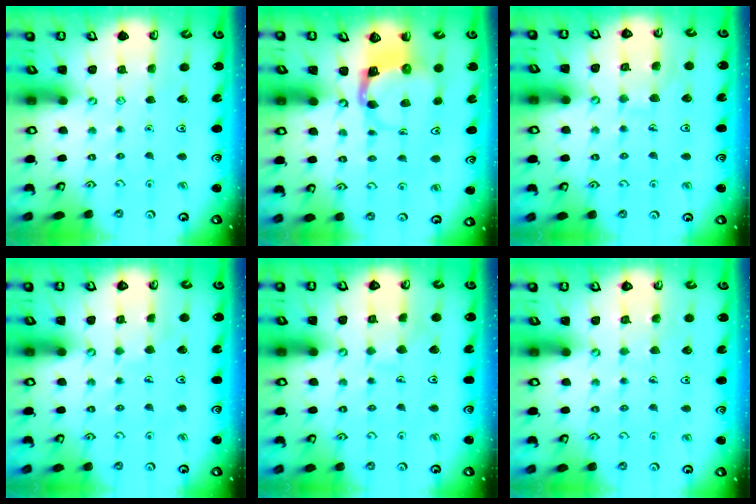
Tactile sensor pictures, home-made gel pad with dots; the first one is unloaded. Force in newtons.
{"total": 3.7, "press": 3.7, "slide": 0.7}
{"total": 6.7, "press": 6.7, "slide": 0.4}
{"total": 3.2, "press": 3.2, "slide": 0.2}
{"total": 4.9, "press": 4.8, "slide": 0.4}
{"total": 4.5, "press": 4.5, "slide": 0.2}